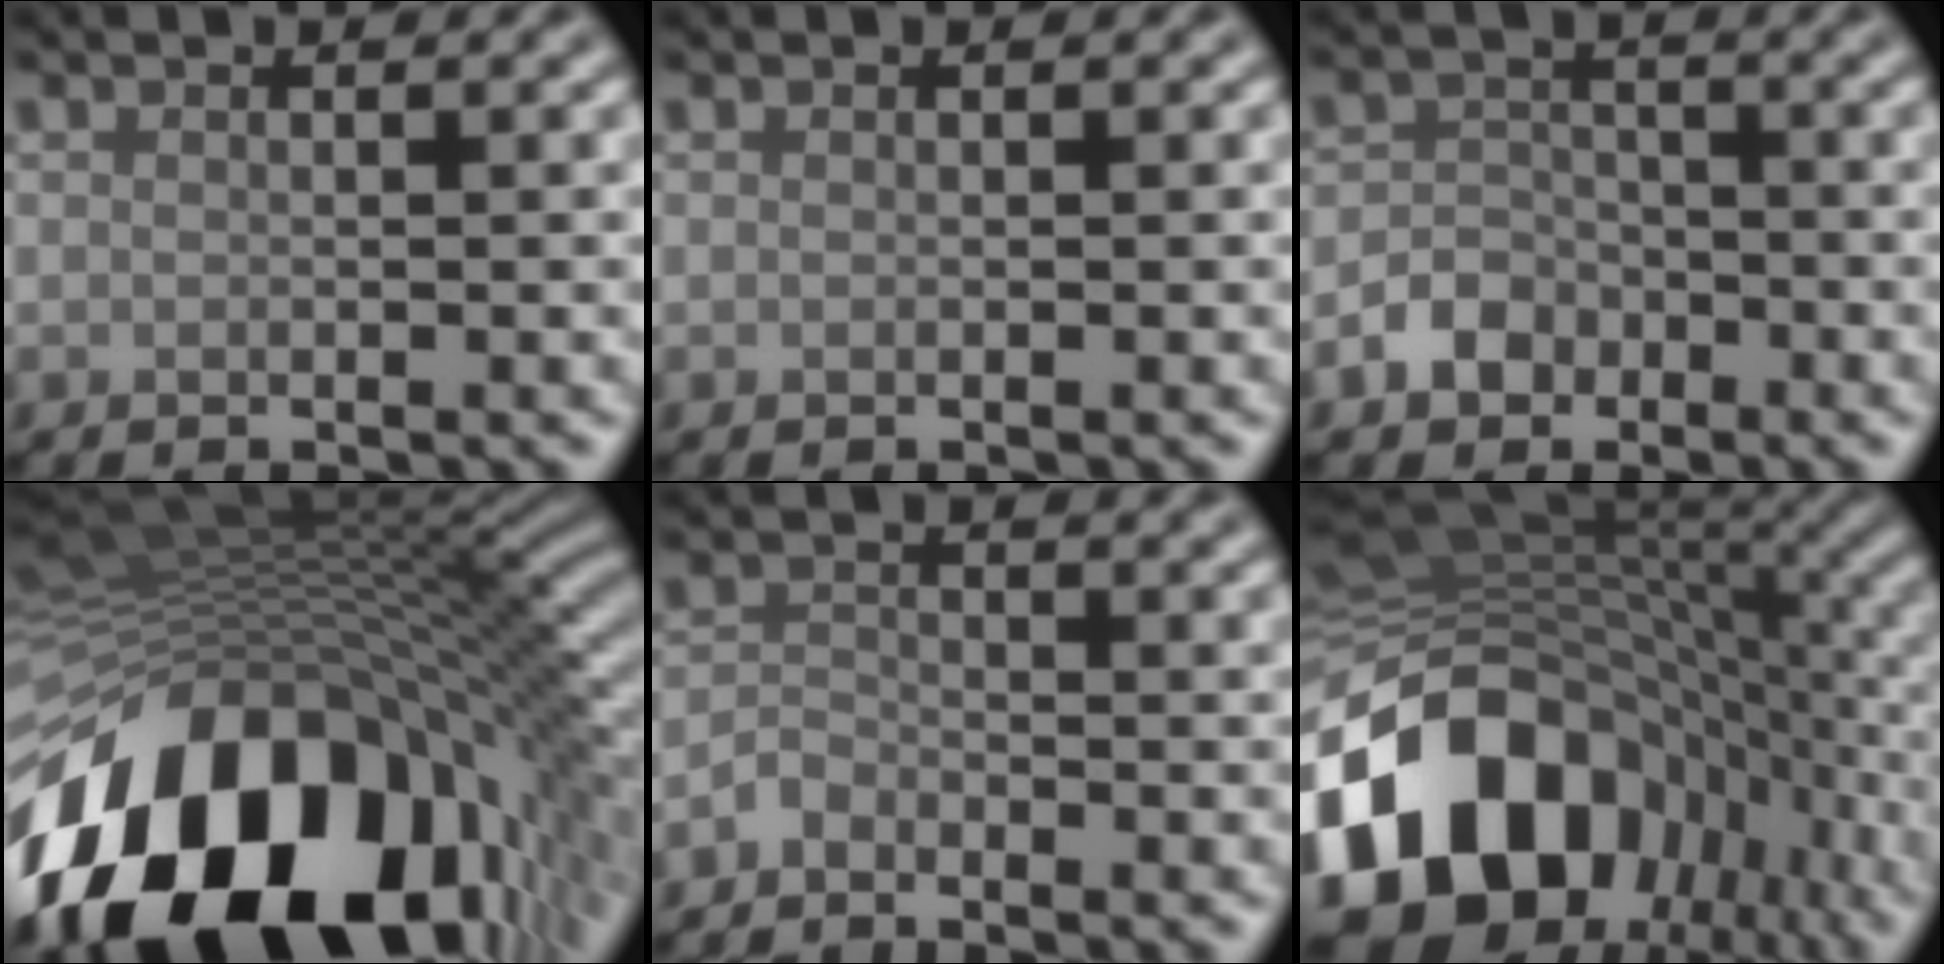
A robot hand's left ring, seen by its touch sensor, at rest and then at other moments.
{"total": 0.0}
{"total": 2.8, "force": [-1.6, 2.2, 0.8], "torque": [-0.009, 0.006, -0.034]}
{"total": 18.1, "force": [-7.9, 10.3, 12.6], "torque": [-0.225, -0.015, -0.130]}
{"total": 1.4, "force": [-1.3, 0.5, 0.3], "torque": [-0.004, 0.006, -0.030]}
{"total": 17.5, "force": [-6.8, 12.3, 10.4], "torque": [-0.217, -0.019, -0.110]}